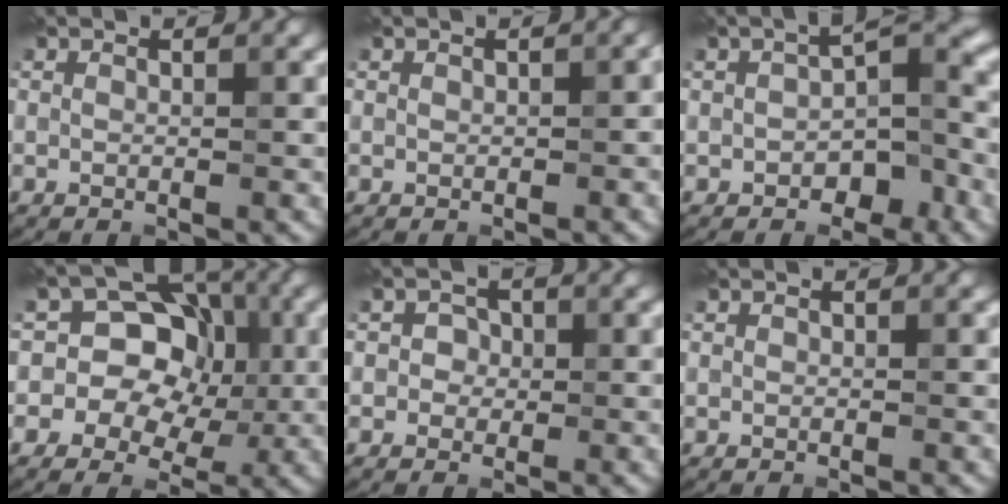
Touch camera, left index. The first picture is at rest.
{"total": 1.2, "force": [-0.2, 0.4, 1.1], "torque": [-0.013, 0.002, -0.001]}
{"total": 4.6, "force": [-1.9, 2.6, 3.3], "torque": [-0.033, 0.016, -0.035]}
{"total": 10.2, "force": [0.3, 9.1, 4.7], "torque": [-0.043, 0.054, -0.038]}
{"total": 1.6, "force": [-0.2, 1.6, 0.4], "torque": [0.010, 0.006, -0.011]}
{"total": 0.0}